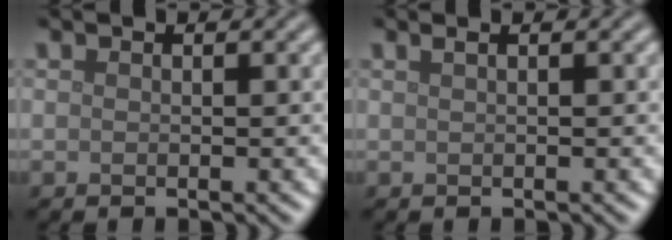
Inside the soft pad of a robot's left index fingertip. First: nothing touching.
{"total": 1.3, "force": [0.7, 0.7, 0.9], "torque": [-0.006, -0.002, 0.001]}